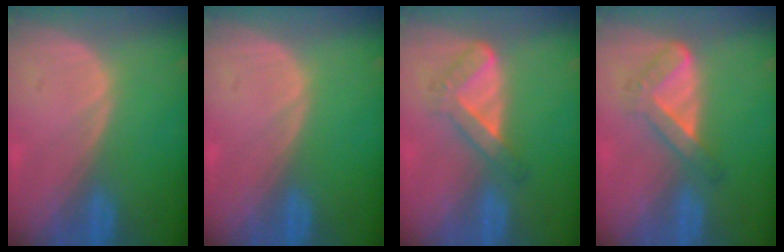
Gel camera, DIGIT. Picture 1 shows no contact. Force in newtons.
{"total": 0.0}
{"total": 5.6, "press": 4.7, "slide": 3.0}
{"total": 5.6, "press": 4.7, "slide": 3.0}